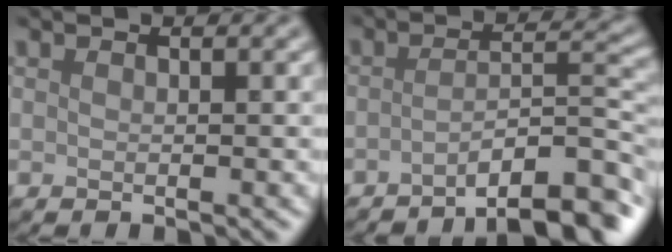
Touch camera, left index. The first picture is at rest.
{"total": 7.0, "force": [-4.4, 1.5, 5.2], "torque": [-0.069, 0.011, -0.071]}